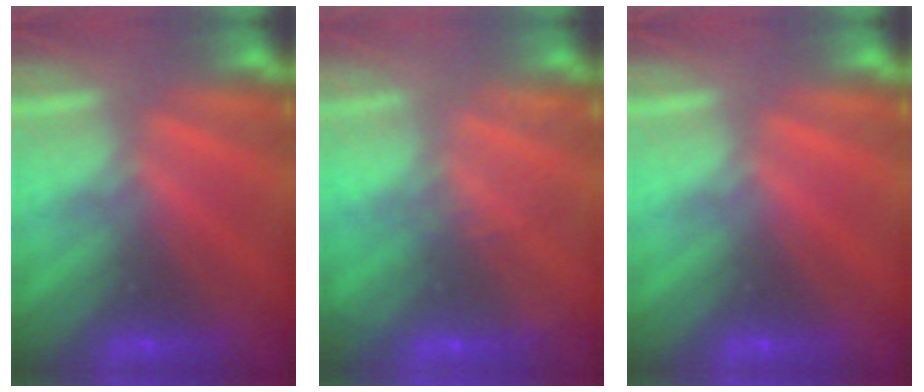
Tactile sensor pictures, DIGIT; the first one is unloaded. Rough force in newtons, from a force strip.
{"total": 2.2}
{"total": 0.0}